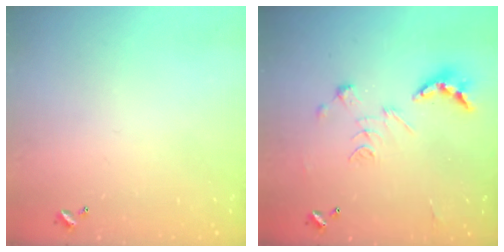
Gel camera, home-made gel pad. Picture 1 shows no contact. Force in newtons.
{"total": 2.5, "press": 2.0, "slide": 1.5}